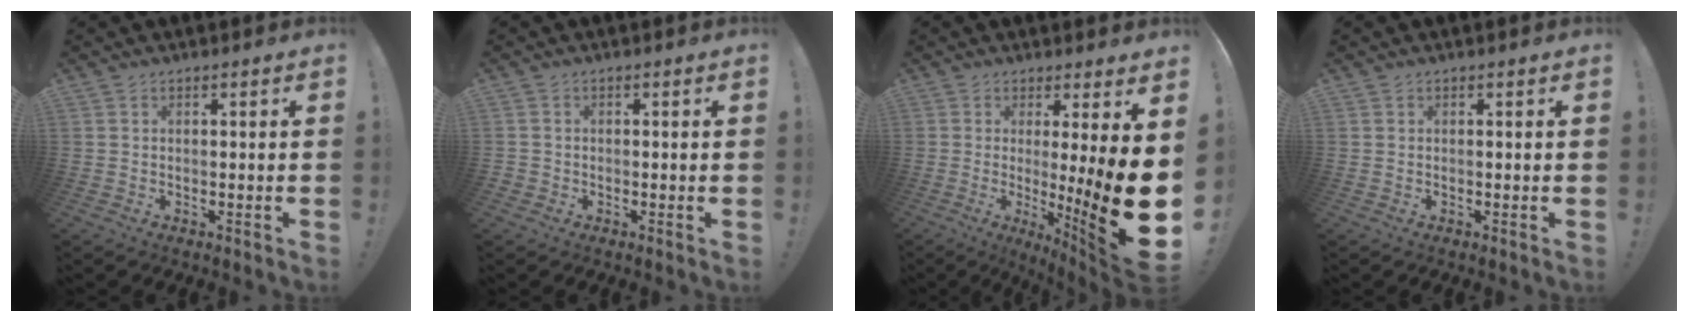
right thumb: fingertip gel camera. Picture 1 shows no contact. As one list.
[{"total": 1.1, "force": [-0.6, 0.9, 0.4], "torque": [-0.006, 0.003, -0.011]}, {"total": 18.0, "force": [-2.0, -0.1, 17.9], "torque": [-0.240, -0.037, -0.029]}, {"total": 0.0}]